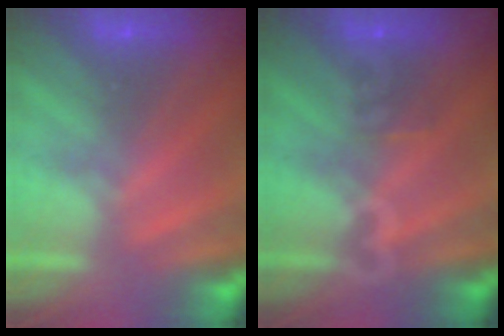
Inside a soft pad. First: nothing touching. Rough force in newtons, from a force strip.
{"total": 3.3}